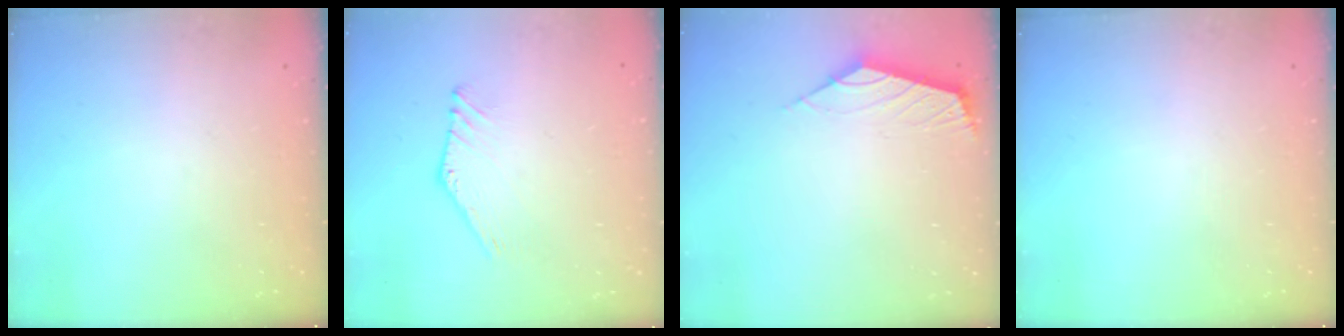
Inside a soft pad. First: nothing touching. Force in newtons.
{"total": 2.4, "press": 2.4, "slide": 0.1}
{"total": 2.5, "press": 2.4, "slide": 0.7}
{"total": 0.0}